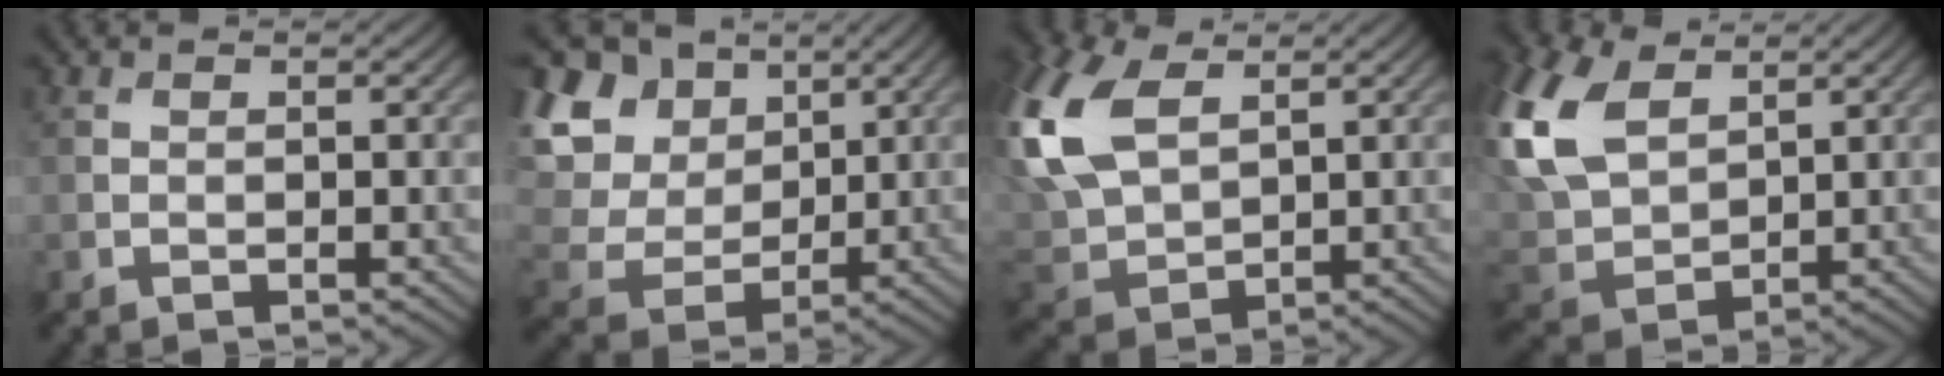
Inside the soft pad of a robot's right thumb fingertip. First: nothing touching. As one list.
[{"total": 12.7, "force": [4.8, 9.5, 7.0], "torque": [-0.215, 0.042, 0.091]}, {"total": 14.6, "force": [5.0, 8.6, 10.7], "torque": [-0.303, 0.019, 0.100]}, {"total": 13.8, "force": [5.7, 8.4, 9.4], "torque": [-0.273, 0.022, 0.114]}]